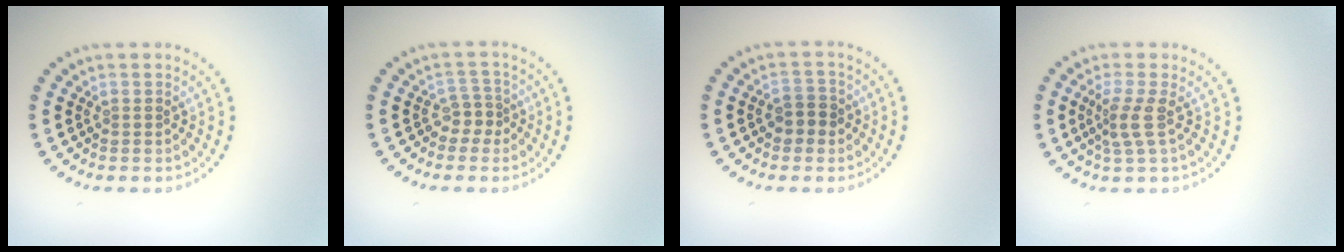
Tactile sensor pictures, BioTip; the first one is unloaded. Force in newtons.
{"total": 1.8, "press": 1.3, "slide": 1.3}
{"total": 2.1, "press": 2.1, "slide": 0.5}
{"total": 2.3, "press": 1.6, "slide": 1.7}